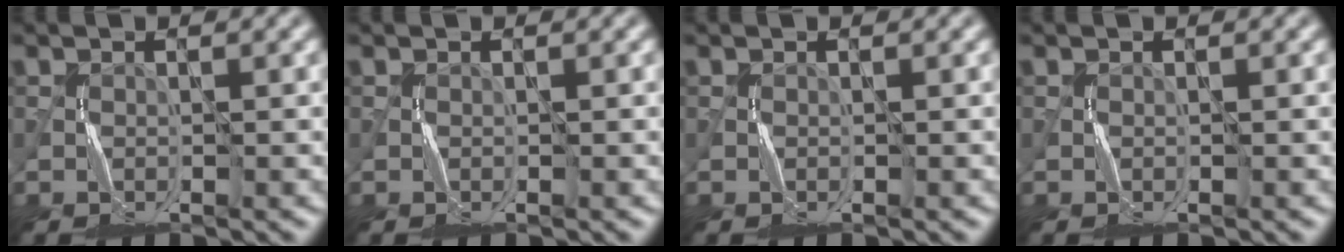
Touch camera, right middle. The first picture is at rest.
{"total": 0.0}
{"total": 0.0}
{"total": 0.0}